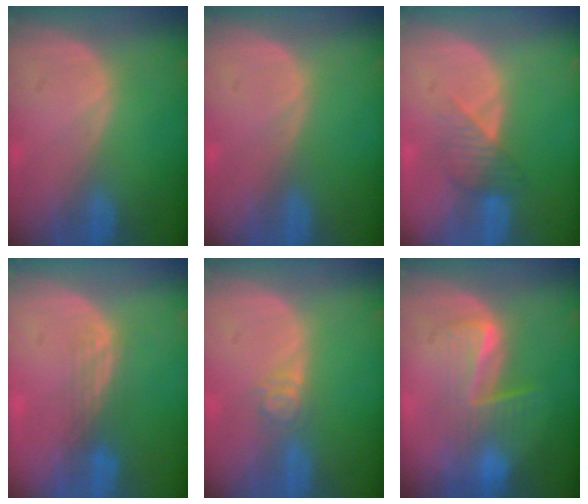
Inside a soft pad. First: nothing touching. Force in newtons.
{"total": 0.0}
{"total": 3.5, "press": 3.3, "slide": 1.2}
{"total": 3.0, "press": 2.5, "slide": 1.6}
{"total": 3.0, "press": 2.5, "slide": 1.7}
{"total": 6.5, "press": 6.3, "slide": 1.5}